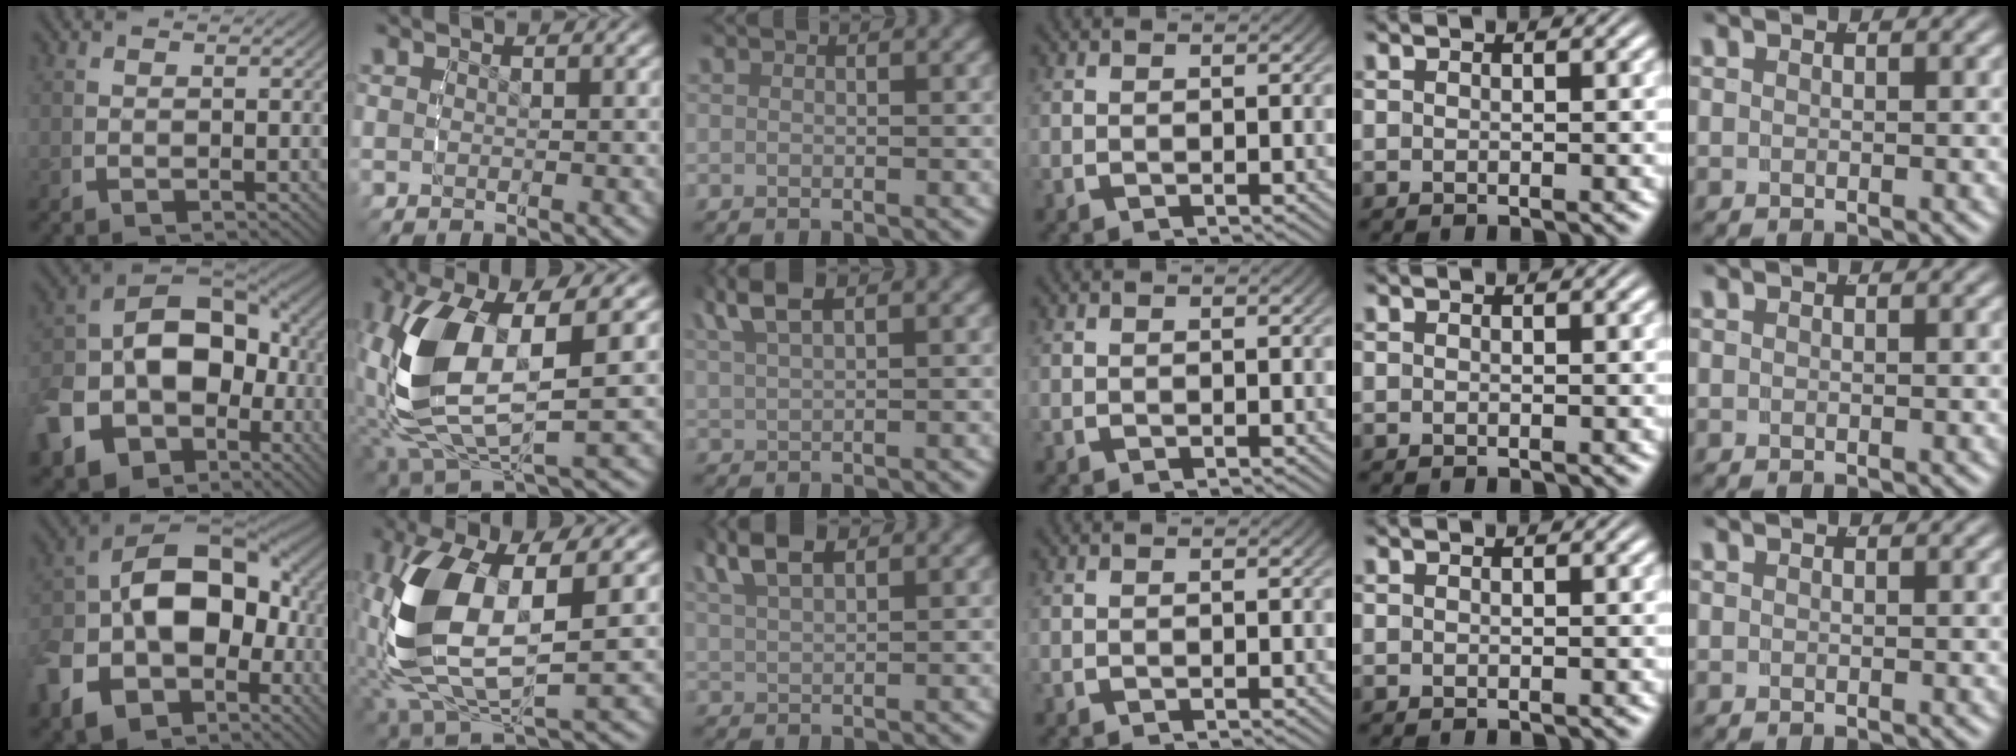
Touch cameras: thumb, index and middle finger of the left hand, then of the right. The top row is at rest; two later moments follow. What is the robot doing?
{"motion": "lift_and_place", "object": "pen"}